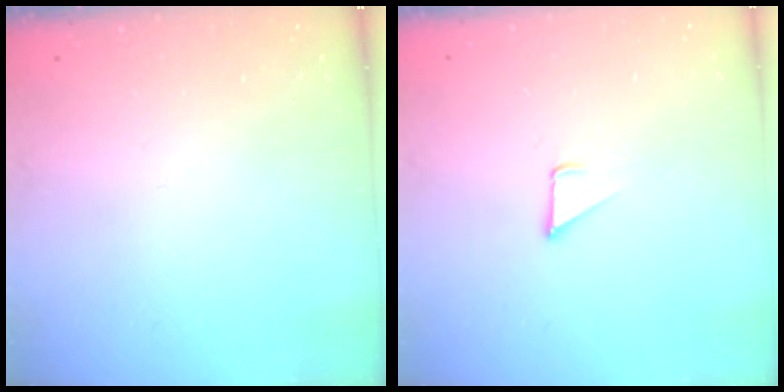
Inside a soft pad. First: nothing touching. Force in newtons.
{"total": 2.8, "press": 2.8, "slide": 0.2}